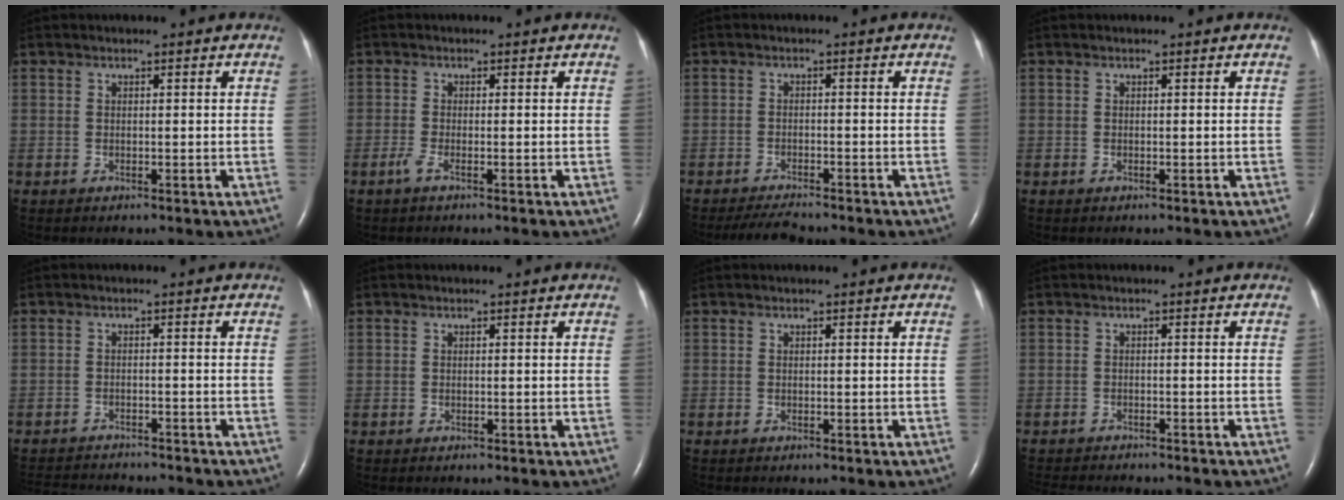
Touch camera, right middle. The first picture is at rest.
{"total": 1.3, "force": [-0.8, 0.0, 1.0], "torque": [-0.028, -0.004, -0.021]}
{"total": 4.1, "force": [-3.8, 0.2, 1.5], "torque": [-0.032, -0.017, -0.065]}
{"total": 0.0}
{"total": 10.0, "force": [-9.5, 1.4, 2.7], "torque": [-0.049, -0.005, -0.131]}
{"total": 0.0}
{"total": 0.0}
{"total": 8.3, "force": [-7.6, 1.4, 3.1], "torque": [-0.044, -0.009, -0.104]}